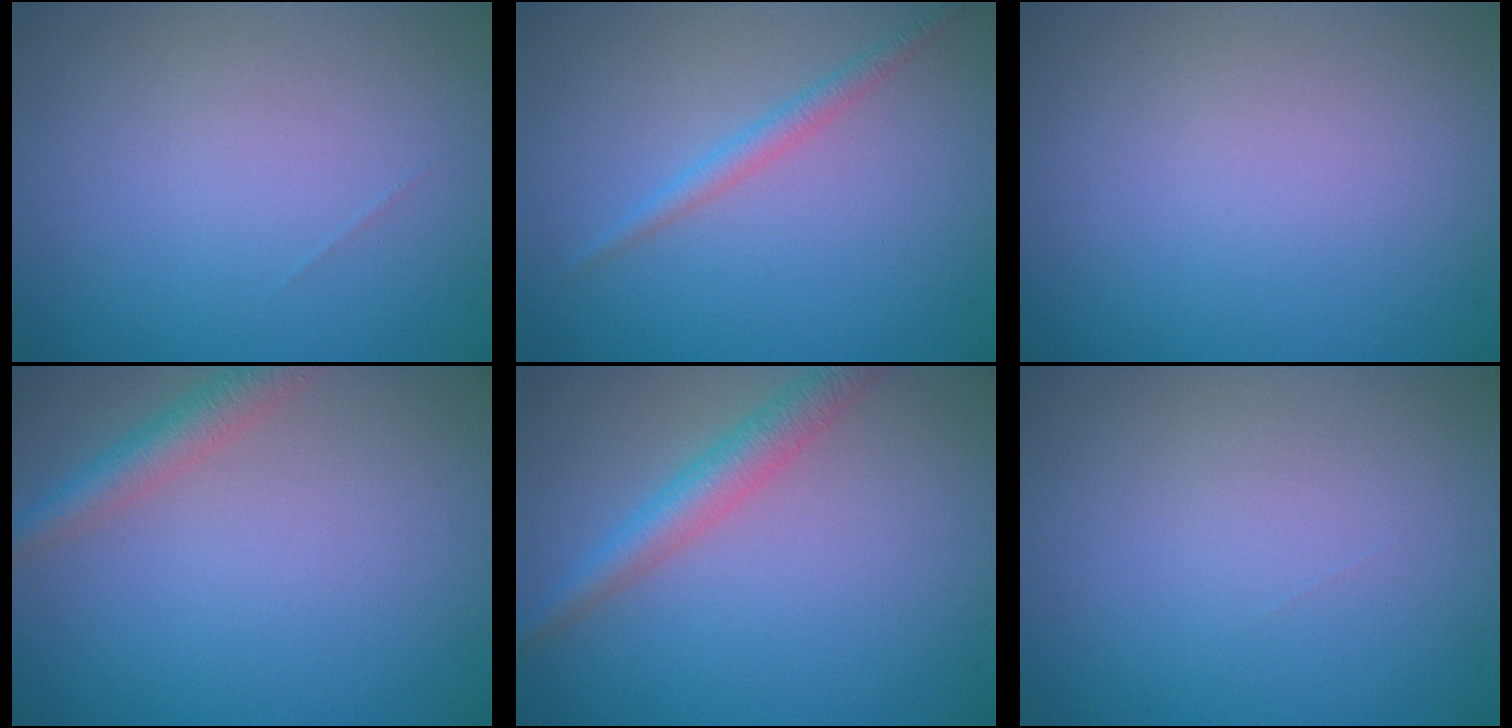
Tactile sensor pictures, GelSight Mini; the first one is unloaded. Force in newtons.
{"total": 1.5, "press": 1.5, "slide": 0.1}
{"total": 0.0}
{"total": 2.8, "press": 2.8, "slide": 0.1}
{"total": 3.1, "press": 3.1, "slide": 0.2}
{"total": 0.0}